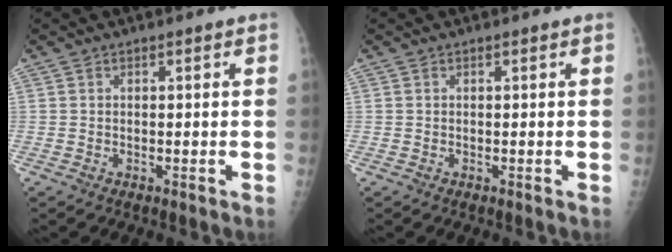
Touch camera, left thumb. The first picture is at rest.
{"total": 0.0}